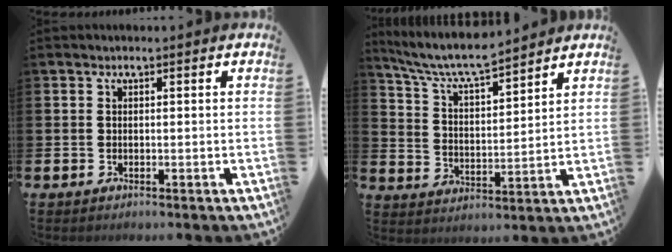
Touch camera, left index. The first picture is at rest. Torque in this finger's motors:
{"motor_torque": [0.89, -1.25, 0.19, 0.06]}